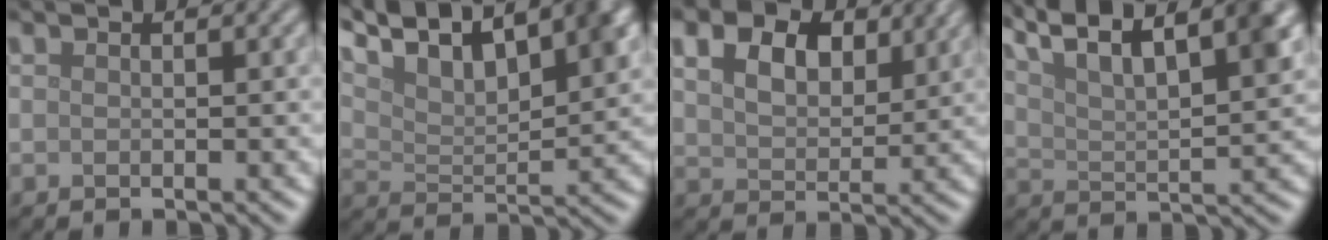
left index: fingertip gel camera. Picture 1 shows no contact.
{"total": 10.6, "force": [7.3, 3.3, 6.9], "torque": [-0.123, 0.018, 0.126]}
{"total": 6.2, "force": [3.5, 3.6, 3.6], "torque": [-0.070, 0.011, 0.047]}
{"total": 11.8, "force": [8.3, 3.5, 7.7], "torque": [-0.121, 0.037, 0.103]}